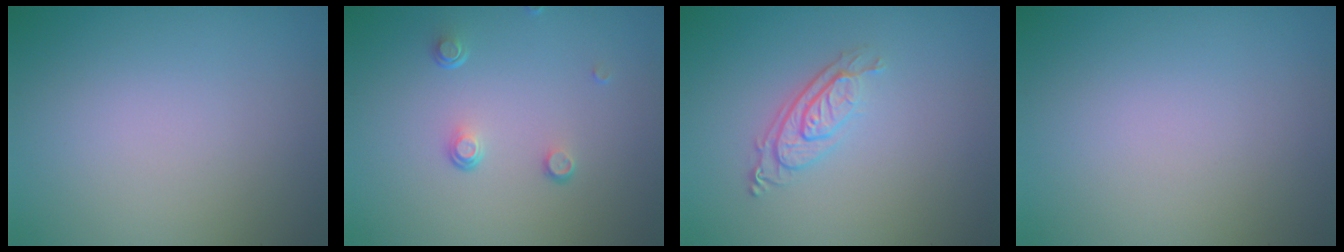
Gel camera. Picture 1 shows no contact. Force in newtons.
{"total": 1.4, "press": 0.8, "slide": 1.2}
{"total": 2.9, "press": 2.0, "slide": 2.0}
{"total": 0.0}